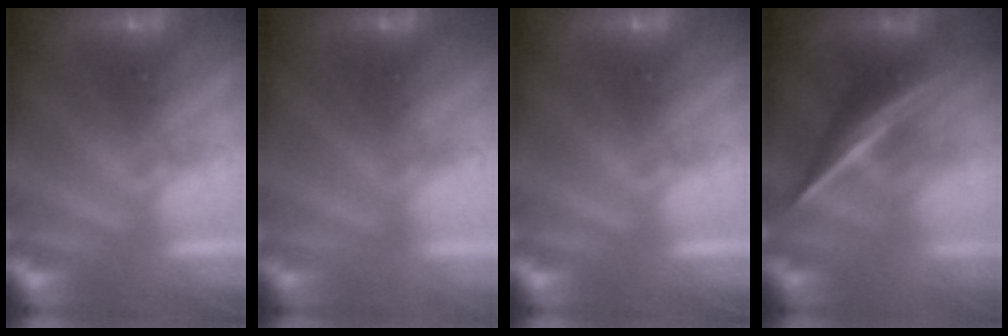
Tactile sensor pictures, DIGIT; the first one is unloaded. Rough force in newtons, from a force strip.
{"total": 4.9}
{"total": 0.0}
{"total": 2.7}